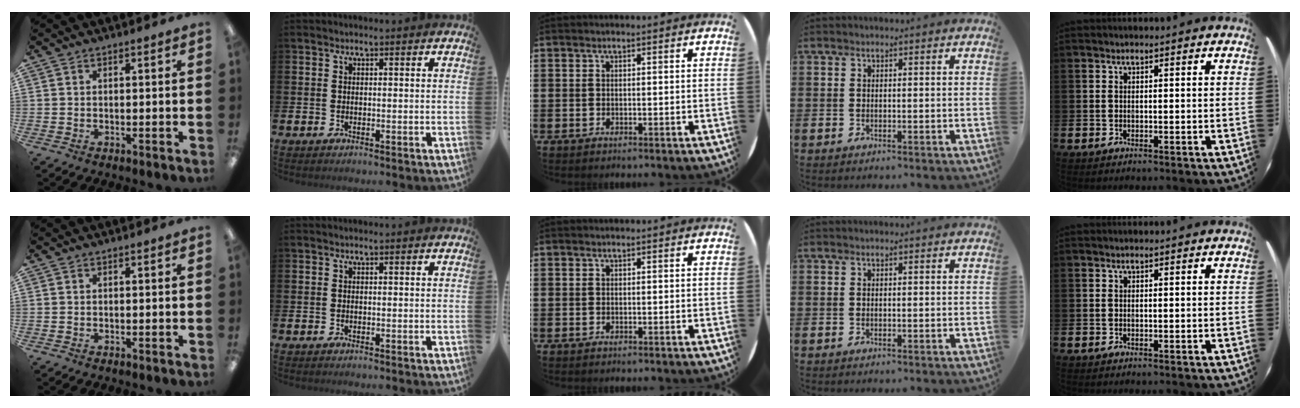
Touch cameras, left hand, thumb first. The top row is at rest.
{}